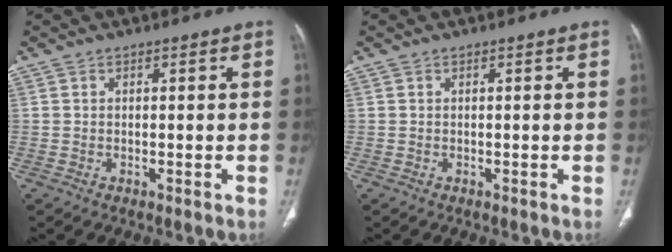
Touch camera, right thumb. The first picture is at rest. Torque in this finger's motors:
{"motor_torque": [0.00, 0.00, -0.11, -0.11, 0.00]}